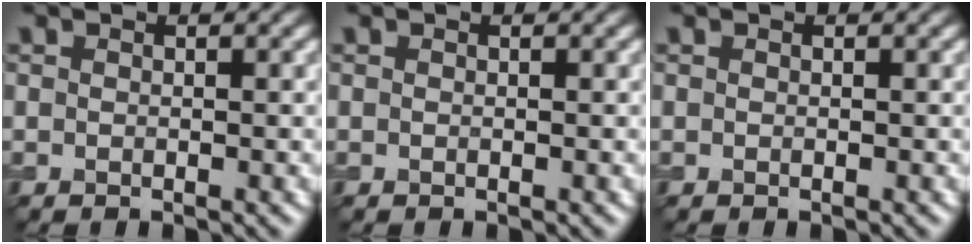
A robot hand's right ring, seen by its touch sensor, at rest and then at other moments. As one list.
[{"total": 0.0}, {"total": 0.0}]